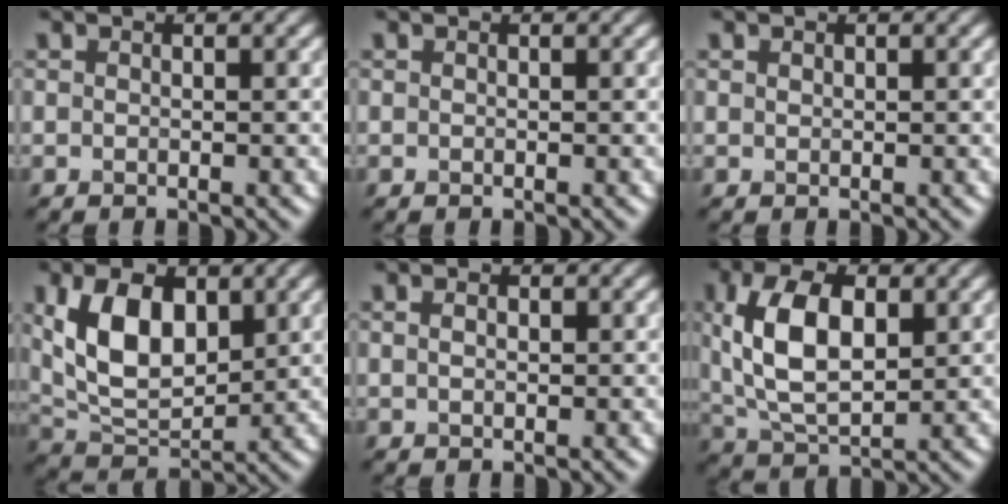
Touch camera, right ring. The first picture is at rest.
{"total": 0.0}
{"total": 0.0}
{"total": 8.1, "force": [2.3, 4.7, 6.2], "torque": [-0.124, 0.000, 0.043]}
{"total": 1.3, "force": [0.4, 0.8, 0.9], "torque": [-0.014, 0.001, 0.004]}
{"total": 8.4, "force": [2.0, 4.6, 6.8], "torque": [-0.141, 0.006, 0.035]}